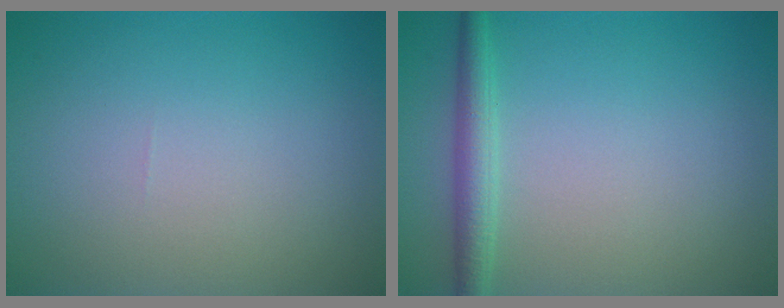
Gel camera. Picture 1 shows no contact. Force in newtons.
{"total": 2.4, "press": 2.4, "slide": 0.1}